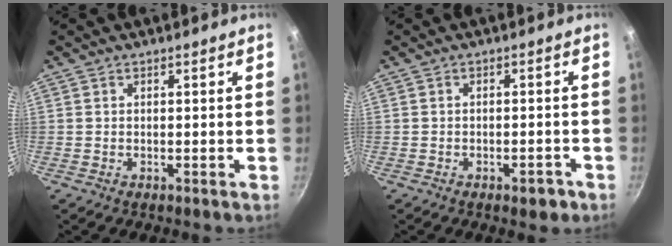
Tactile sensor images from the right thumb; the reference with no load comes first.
{"total": 3.3, "force": [-1.9, 1.6, 2.2], "torque": [-0.021, 0.017, -0.017]}